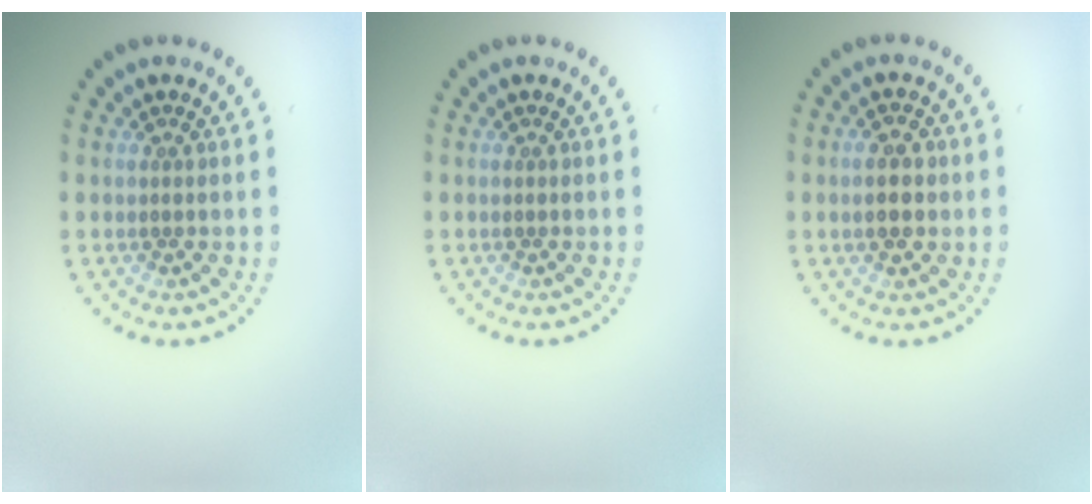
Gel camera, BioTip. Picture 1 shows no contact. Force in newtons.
{"total": 0.0}
{"total": 3.4, "press": 3.4, "slide": 0.2}